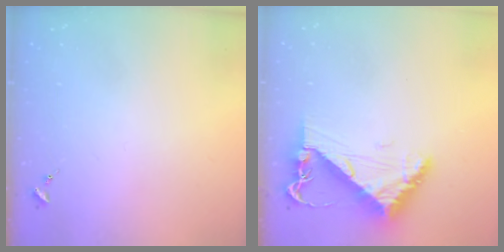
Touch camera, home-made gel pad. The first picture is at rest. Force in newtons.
{"total": 8.3, "press": 8.2, "slide": 1.0}